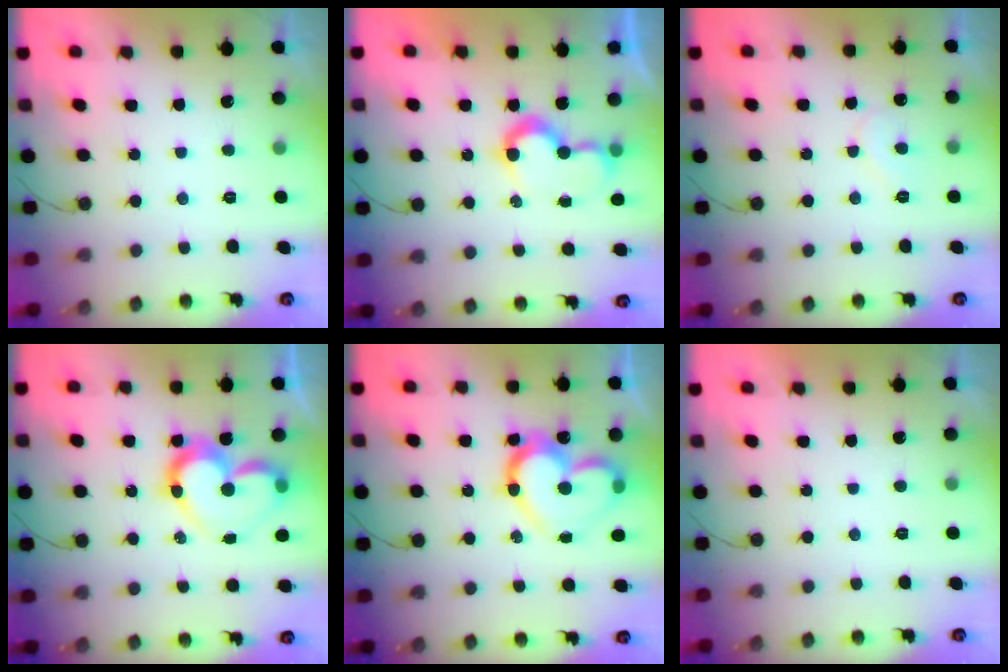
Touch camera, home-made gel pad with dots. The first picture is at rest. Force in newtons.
{"total": 8.7, "press": 8.6, "slide": 0.1}
{"total": 4.9, "press": 4.9, "slide": 0.4}
{"total": 14.4, "press": 14.3, "slide": 1.5}
{"total": 18.4, "press": 18.3, "slide": 1.7}
{"total": 1.7, "press": 1.6, "slide": 0.1}